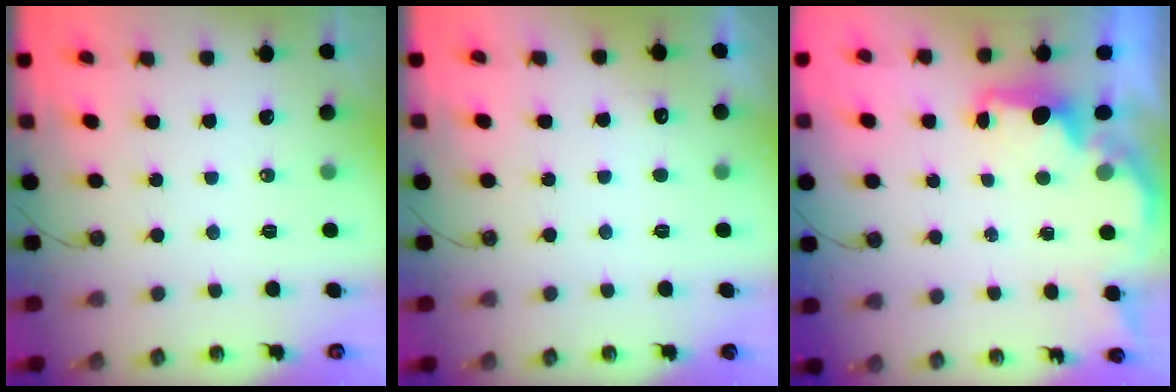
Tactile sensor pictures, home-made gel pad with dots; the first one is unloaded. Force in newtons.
{"total": 4.2, "press": 4.1, "slide": 1.0}
{"total": 1.9, "press": 1.8, "slide": 0.7}